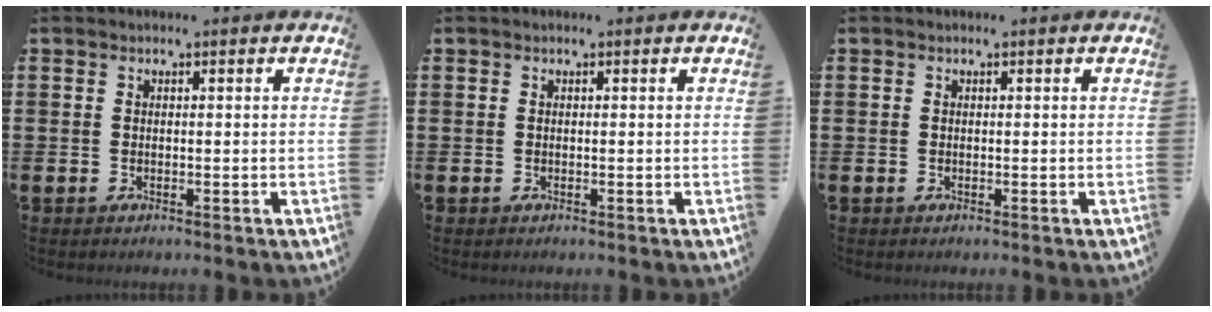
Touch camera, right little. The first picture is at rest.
{"total": 0.0}
{"total": 0.0}